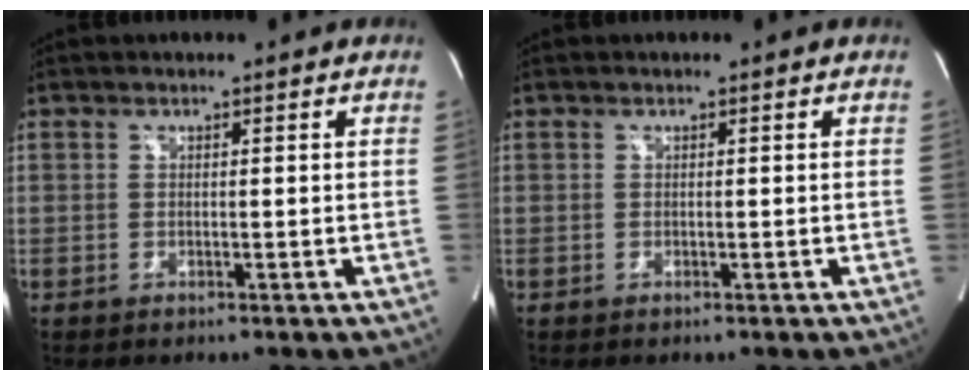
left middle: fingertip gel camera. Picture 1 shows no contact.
{"total": 0.0}